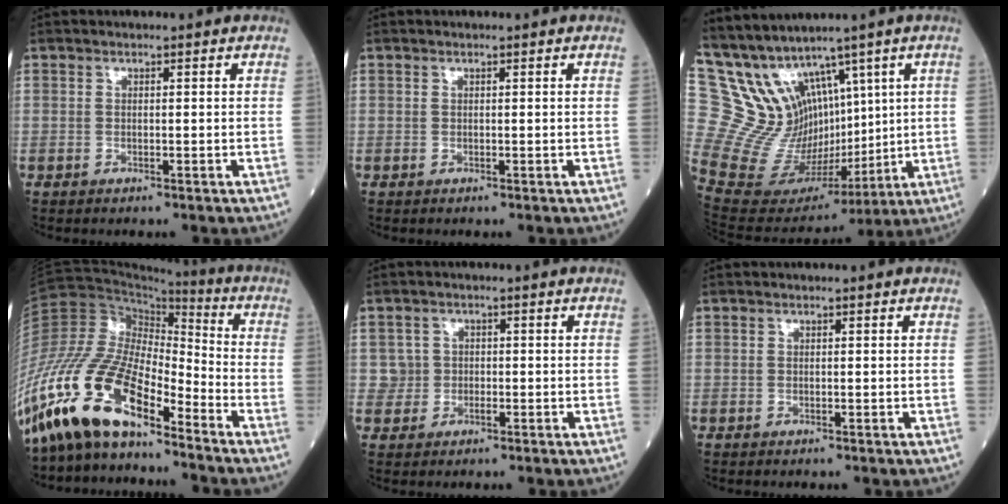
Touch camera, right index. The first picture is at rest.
{"total": 0.0}
{"total": 13.2, "force": [8.1, 8.3, 6.1], "torque": [-0.141, 0.046, 0.194]}
{"total": 20.3, "force": [-15.3, 5.7, 12.1], "torque": [-0.272, -0.001, -0.295]}
{"total": 2.4, "force": [-0.3, 2.4, -0.1], "torque": [0.012, 0.009, -0.008]}
{"total": 0.0}